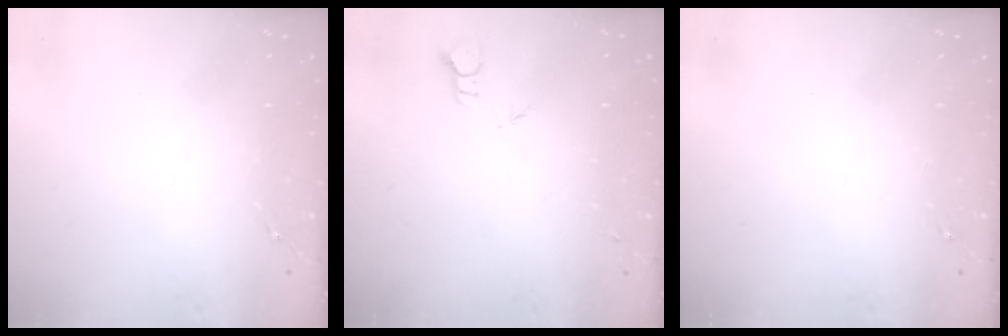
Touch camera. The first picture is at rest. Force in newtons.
{"total": 2.0, "press": 2.0, "slide": 0.1}
{"total": 0.0}